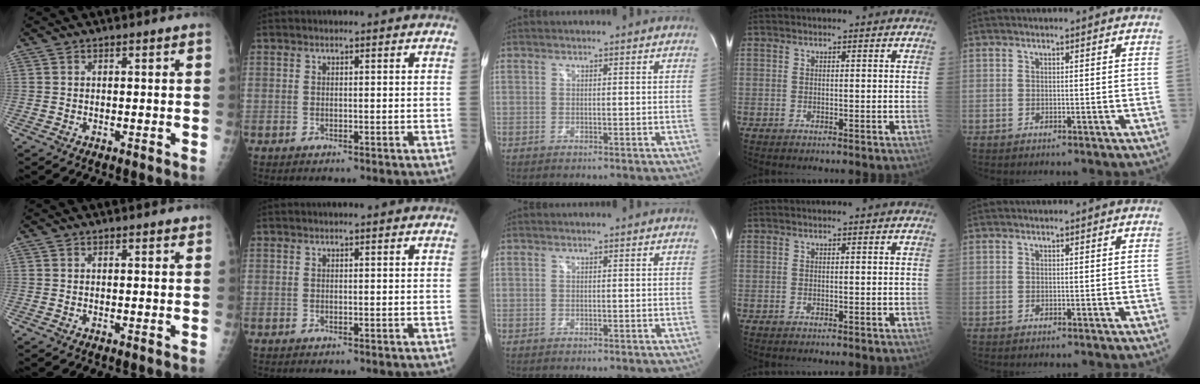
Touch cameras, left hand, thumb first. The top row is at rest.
{"thumb": {"total": 0.8, "force": [0.6, 0.3, 0.6], "torque": [-0.007, -0.001, 0.006]}, "index": {"total": 0.7, "force": [0.7, -0.1, 0.3], "torque": [-0.005, 0.009, 0.013]}}